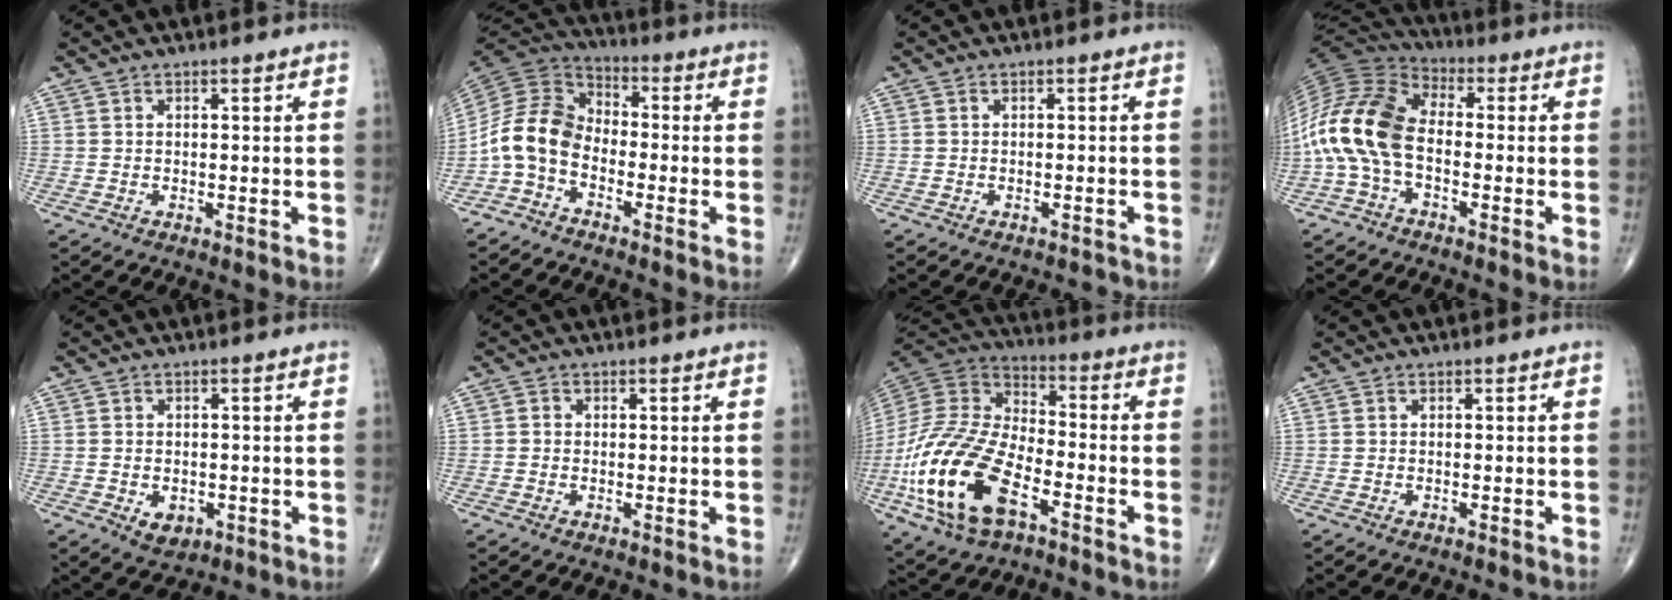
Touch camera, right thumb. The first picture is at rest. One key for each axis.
{"total": 9.9, "fx": -3.6, "fy": 6.8, "fz": 6.2, "tx": -0.117, "ty": 0.054, "tz": -0.089}
{"total": 1.5, "fx": -1.4, "fy": 0.4, "fz": 0.2, "tx": -0.008, "ty": 0.010, "tz": -0.017}
{"total": 15.7, "fx": -2.5, "fy": 9.2, "fz": 12.4, "tx": -0.261, "ty": 0.043, "tz": -0.059}
{"total": 4.0, "fx": -1.3, "fy": 2.9, "fz": 2.5, "tx": -0.025, "ty": 0.002, "tz": -0.011}
{"total": 0.8, "fx": -0.2, "fy": 0.7, "fz": 0.2, "tx": -0.001, "ty": 0.002, "tz": -0.006}
{"total": 22.4, "fx": -8.8, "fy": 11.1, "fz": 17.3, "tx": -0.357, "ty": 0.035, "tz": -0.163}
{"total": 0.0}